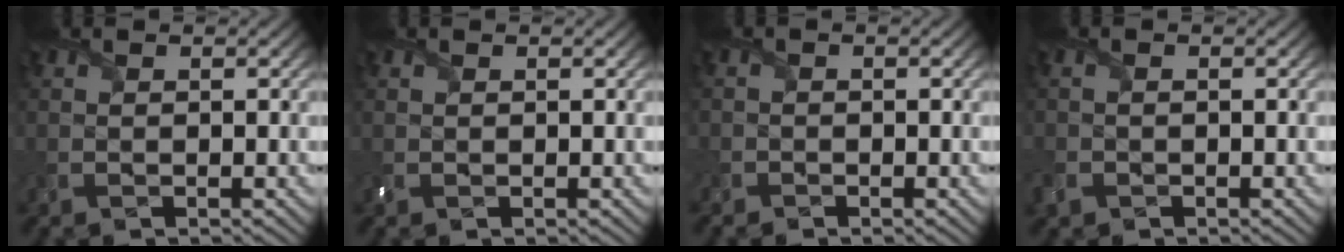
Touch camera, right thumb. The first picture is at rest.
{"total": 0.9, "force": [0.4, 0.6, 0.5], "torque": [-0.015, 0.002, 0.008]}
{"total": 1.4, "force": [-1.0, 1.0, -0.1], "torque": [0.007, -0.003, -0.025]}
{"total": 2.1, "force": [-1.0, 1.7, 0.9], "torque": [-0.032, -0.008, -0.027]}